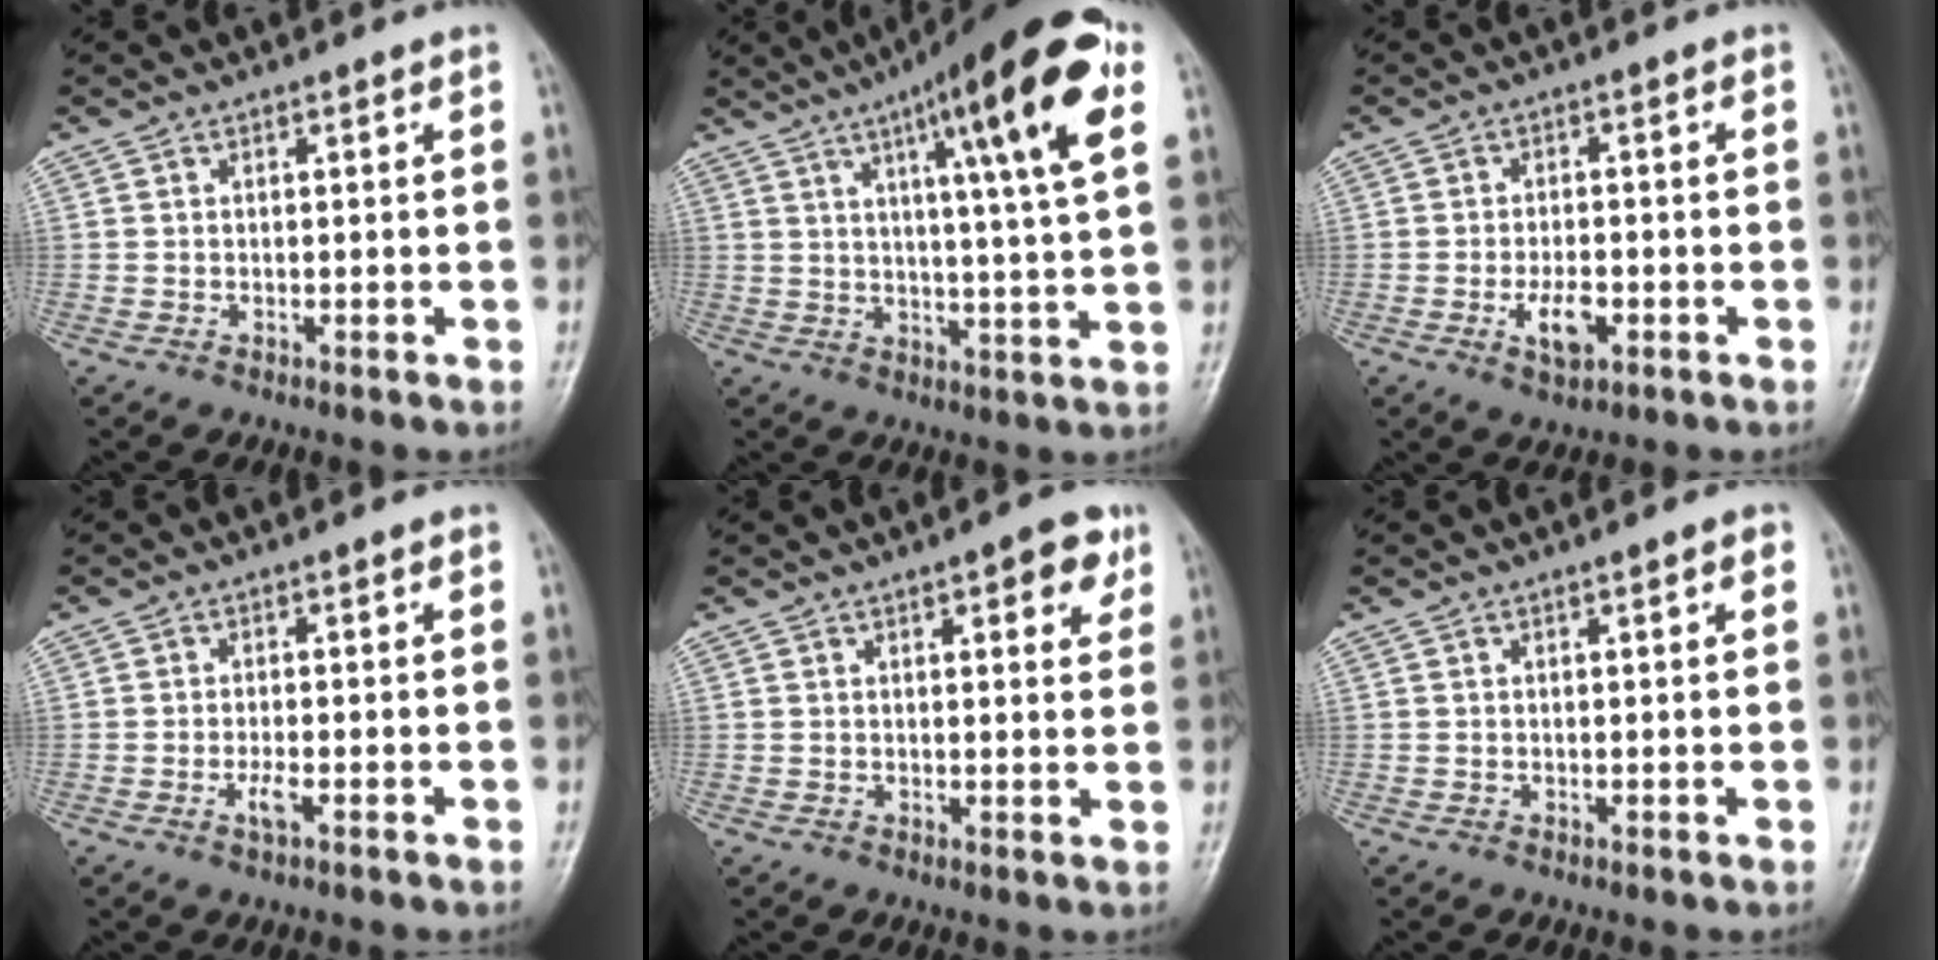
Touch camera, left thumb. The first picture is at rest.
{"total": 19.3, "force": [8.2, 2.8, 17.2], "torque": [-0.237, -0.013, 0.112]}
{"total": 5.1, "force": [-1.9, 2.5, 4.0], "torque": [-0.067, 0.006, -0.029]}
{"total": 2.4, "force": [-0.9, 0.6, 2.2], "torque": [-0.044, 0.002, -0.017]}
{"total": 5.6, "force": [2.9, 2.0, 4.3], "torque": [-0.036, -0.009, 0.031]}
{"total": 1.2, "force": [0.5, 0.3, 1.1], "torque": [-0.015, 0.001, 0.006]}